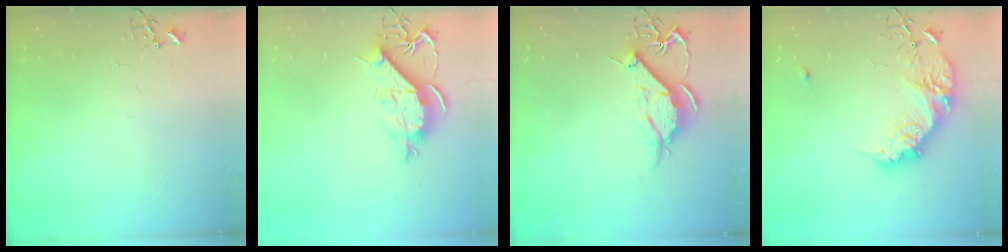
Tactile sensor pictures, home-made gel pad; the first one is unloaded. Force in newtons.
{"total": 10.9, "press": 10.9, "slide": 0.8}
{"total": 12.0, "press": 12.0, "slide": 1.0}
{"total": 18.5, "press": 18.5, "slide": 1.0}